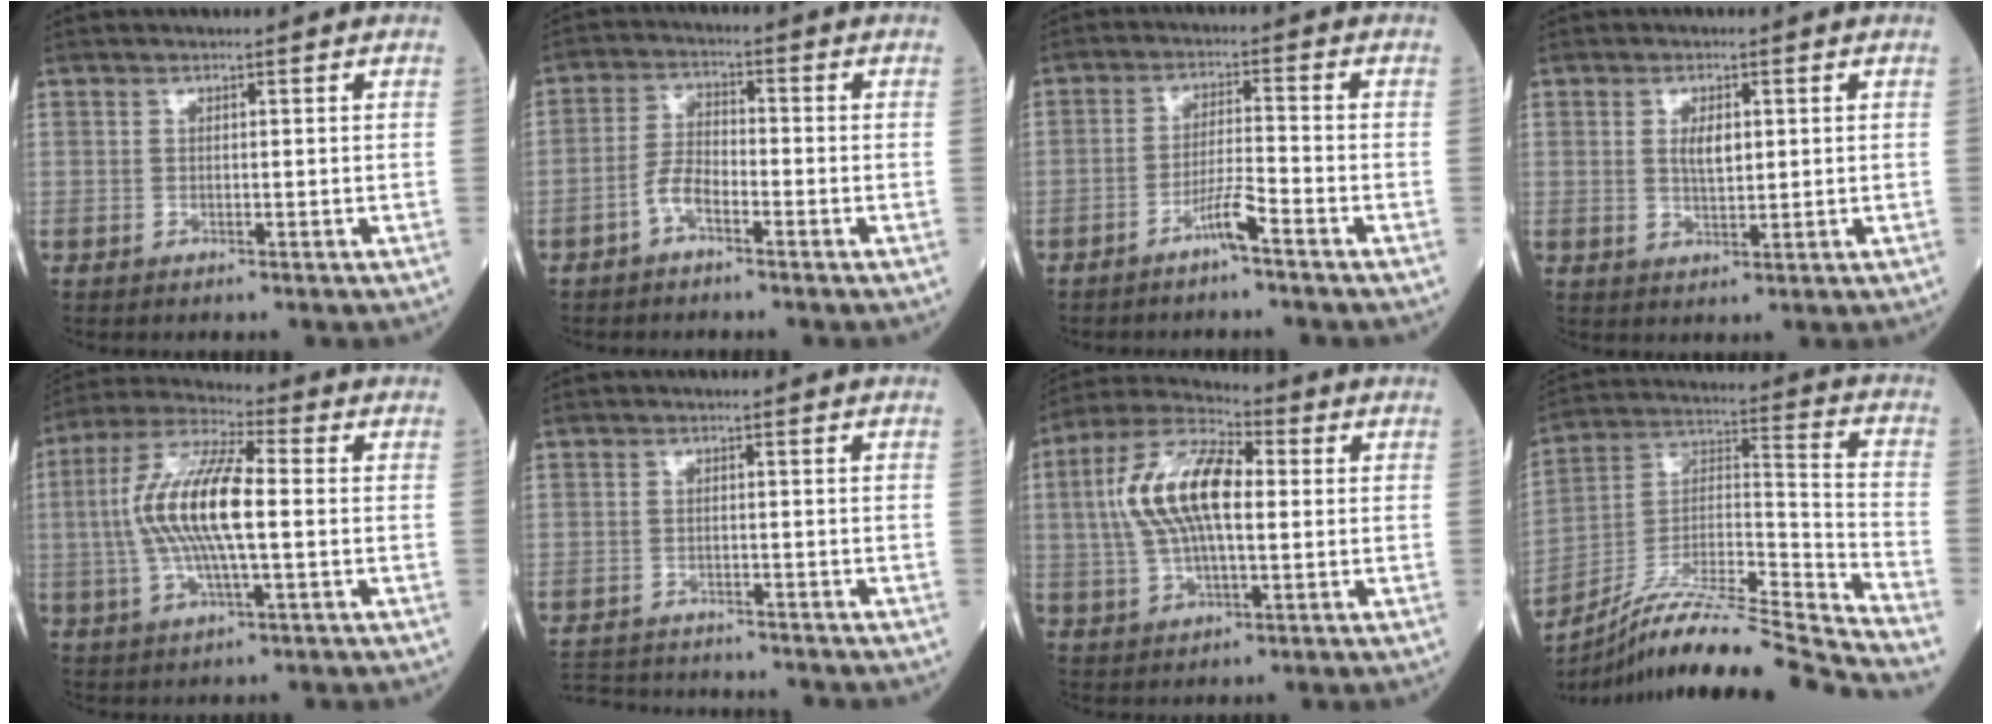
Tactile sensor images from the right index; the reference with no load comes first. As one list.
[{"total": 4.3, "force": [-2.4, 1.7, 3.1], "torque": [-0.065, 0.009, -0.050]}, {"total": 4.3, "force": [-3.0, -0.2, 3.1], "torque": [-0.061, 0.001, -0.058]}, {"total": 3.2, "force": [0.7, 1.2, 2.9], "torque": [-0.052, 0.000, 0.012]}, {"total": 13.5, "force": [-0.2, 2.8, 13.2], "torque": [-0.276, 0.013, -0.008]}, {"total": 9.3, "force": [-8.9, 1.8, 2.1], "torque": [-0.043, 0.001, -0.130]}, {"total": 13.5, "force": [1.6, 5.2, 12.3], "torque": [-0.262, 0.026, 0.026]}, {"total": 22.3, "force": [-20.0, -1.9, 9.6], "torque": [-0.170, 0.004, -0.342]}]